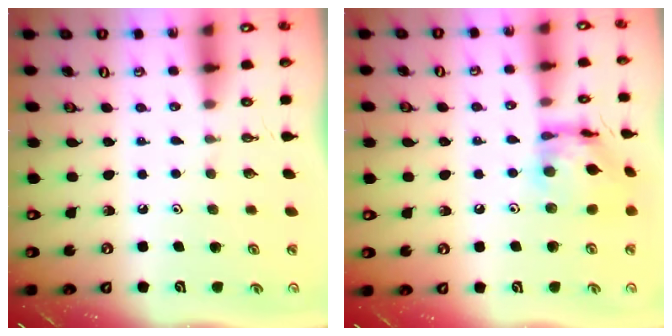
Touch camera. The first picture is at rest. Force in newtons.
{"total": 13.0, "press": 13.0, "slide": 1.2}